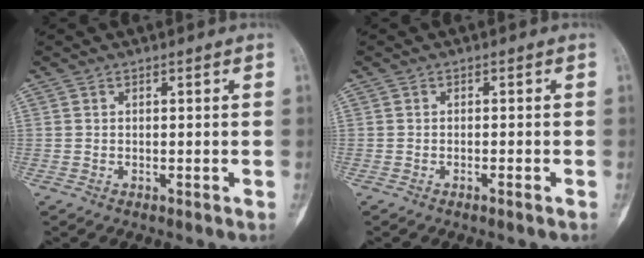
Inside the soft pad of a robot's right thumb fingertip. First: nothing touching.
{"total": 1.1, "force": [-0.7, -0.1, 0.8], "torque": [-0.021, 0.004, -0.010]}